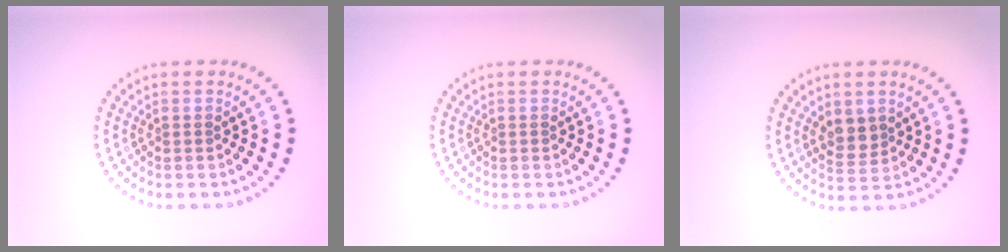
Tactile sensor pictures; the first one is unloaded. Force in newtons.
{"total": 0.0}
{"total": 2.2, "press": 2.0, "slide": 0.9}